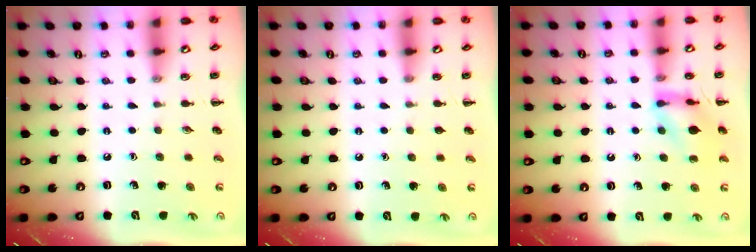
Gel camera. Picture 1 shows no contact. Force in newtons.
{"total": 0.0}
{"total": 11.4, "press": 11.3, "slide": 1.2}